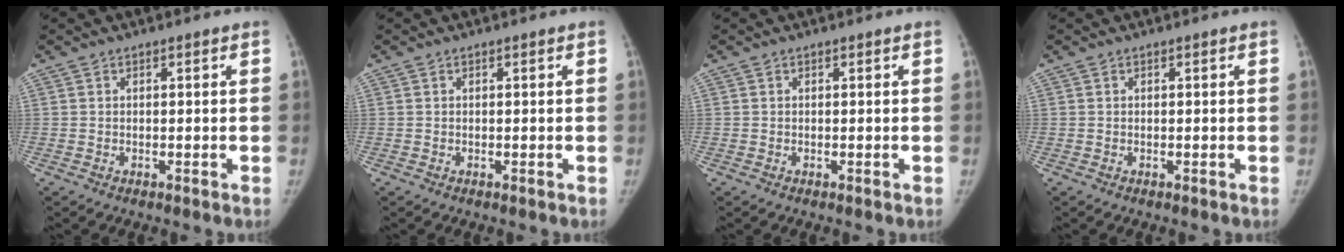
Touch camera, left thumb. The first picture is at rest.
{"total": 0.0}
{"total": 0.0}
{"total": 0.0}